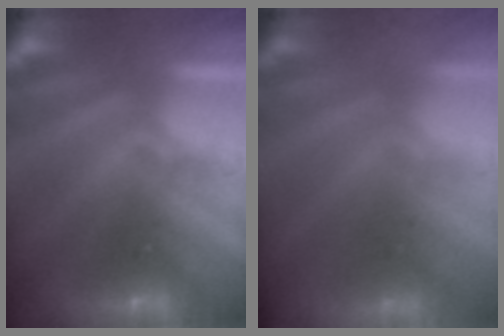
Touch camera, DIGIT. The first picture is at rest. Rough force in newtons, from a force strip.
{"total": 7.6}